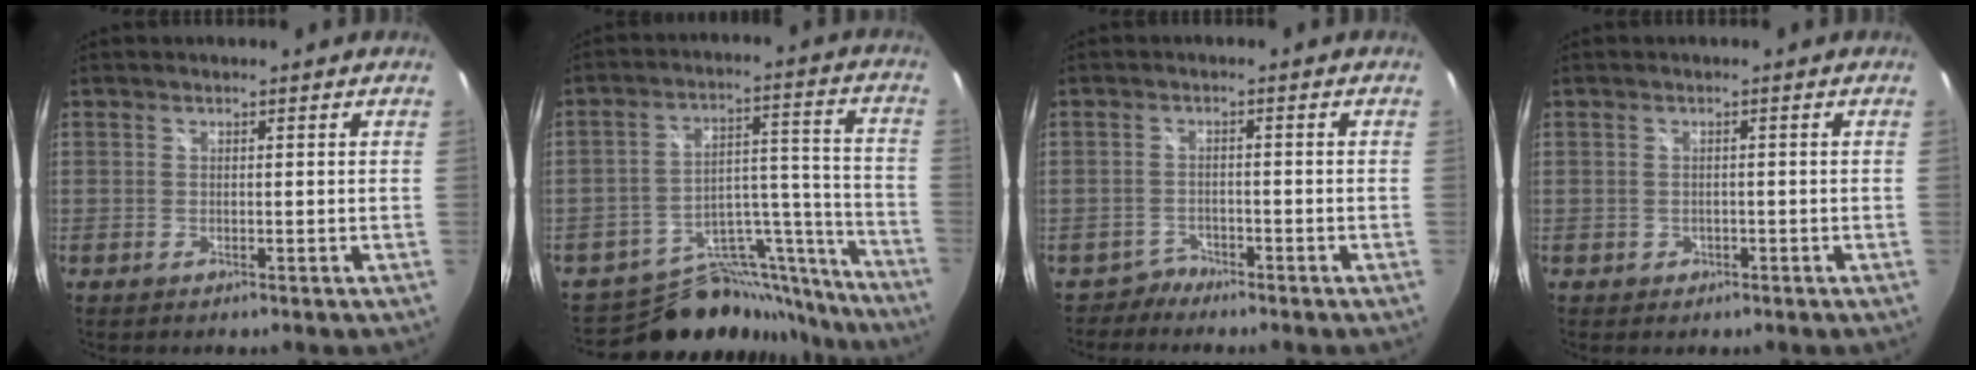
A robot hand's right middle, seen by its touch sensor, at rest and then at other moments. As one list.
[{"total": 21.4, "force": [-19.4, 7.5, 5.1], "torque": [-0.073, 0.060, -0.269]}, {"total": 2.5, "force": [-2.1, 0.9, -0.8], "torque": [0.014, 0.008, -0.040]}, {"total": 1.5, "force": [-0.6, 1.4, 0.4], "torque": [-0.008, 0.001, -0.004]}]